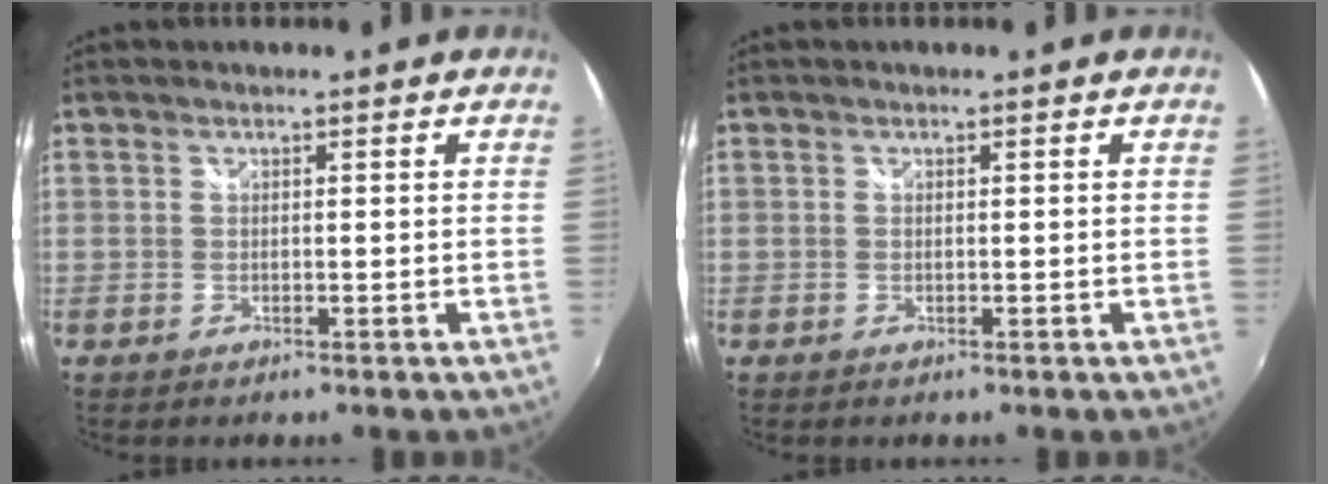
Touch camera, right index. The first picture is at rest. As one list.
[{"total": 0.0}]